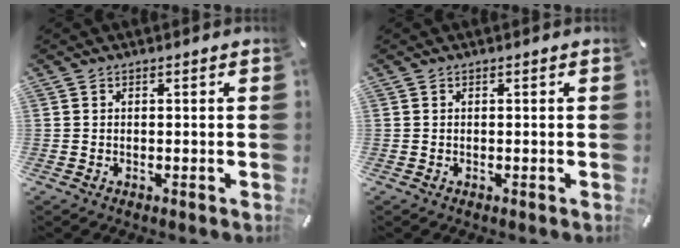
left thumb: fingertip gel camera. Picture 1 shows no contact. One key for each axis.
{"total": 0.0}